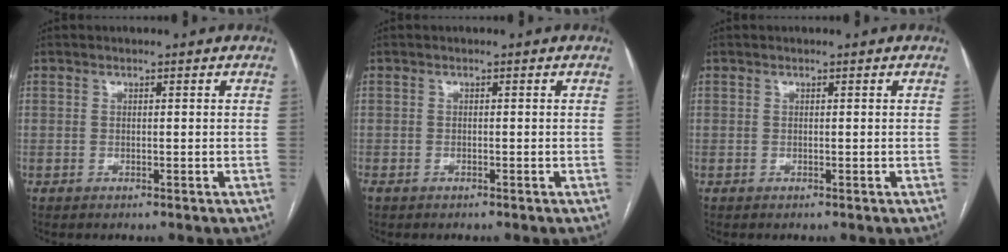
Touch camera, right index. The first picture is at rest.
{"total": 0.7, "force": [-0.6, 0.3, 0.3], "torque": [-0.010, -0.001, -0.010]}
{"total": 0.0}